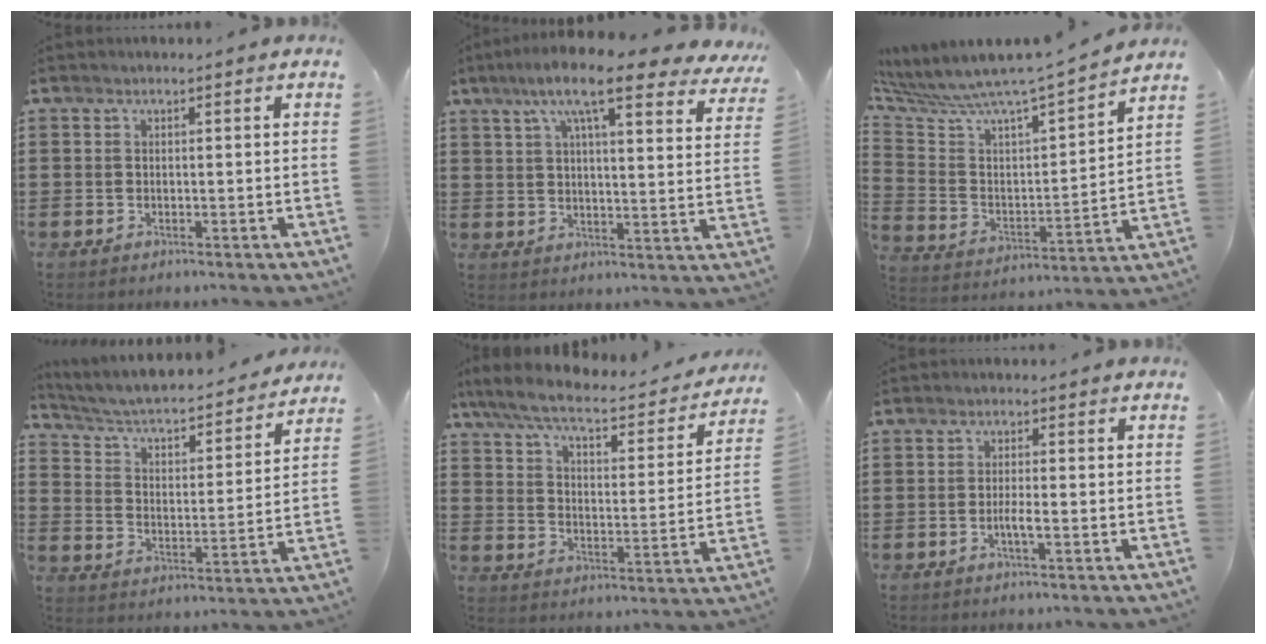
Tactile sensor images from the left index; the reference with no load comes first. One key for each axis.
{"total": 11.3, "fx": 8.3, "fy": 1.9, "fz": 7.4, "tx": -0.154, "ty": -0.018, "tz": 0.139}
{"total": 6.4, "fx": 6.1, "fy": -0.2, "fz": 1.7, "tx": -0.067, "ty": -0.067, "tz": 0.093}
{"total": 4.0, "fx": 3.5, "fy": 0.6, "fz": 1.7, "tx": -0.052, "ty": -0.034, "tz": 0.049}
{"total": 6.5, "fx": 5.5, "fy": 1.0, "fz": 3.2, "tx": -0.087, "ty": -0.036, "tz": 0.092}
{"total": 2.1, "fx": -0.7, "fy": 0.2, "fz": 1.9, "tx": -0.034, "ty": 0.000, "tz": -0.013}